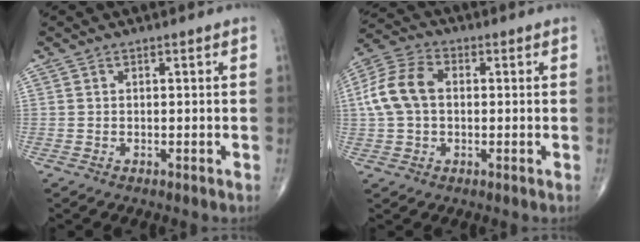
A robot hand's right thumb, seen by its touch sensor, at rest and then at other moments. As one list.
[{"total": 10.0, "force": [0.7, 6.9, 7.2], "torque": [-0.150, 0.028, 0.007]}]